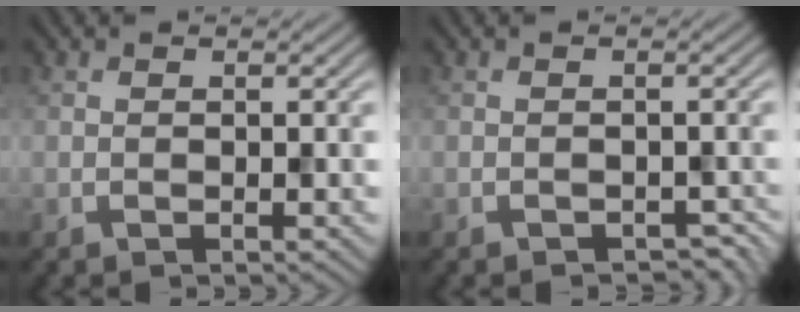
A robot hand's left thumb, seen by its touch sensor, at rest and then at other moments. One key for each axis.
{"total": 1.6, "fx": -1.4, "fy": 0.6, "fz": 0.5, "tx": -0.004, "ty": -0.007, "tz": -0.017}